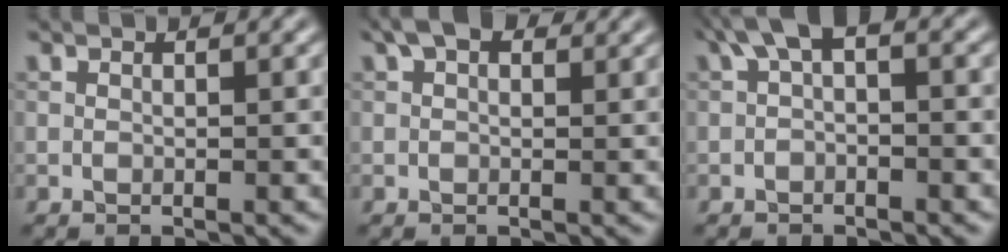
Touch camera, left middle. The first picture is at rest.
{"total": 2.9, "force": [1.7, 1.6, 1.8], "torque": [-0.028, 0.006, 0.017]}
{"total": 2.8, "force": [0.2, 1.3, 2.5], "torque": [-0.039, 0.015, -0.005]}